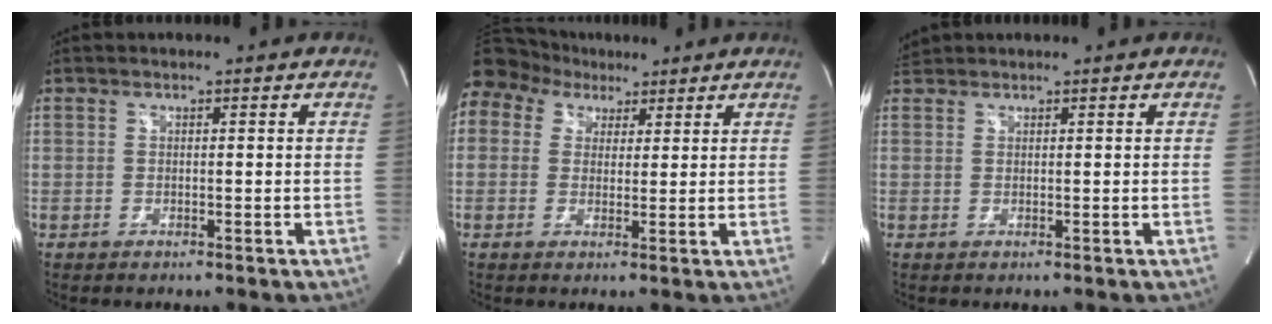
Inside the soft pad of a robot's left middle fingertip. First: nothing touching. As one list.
[{"total": 15.6, "force": [8.9, 11.7, 5.2], "torque": [-0.175, 0.083, 0.172]}, {"total": 1.3, "force": [1.3, 0.2, -0.2], "torque": [-0.007, 0.013, 0.030]}]